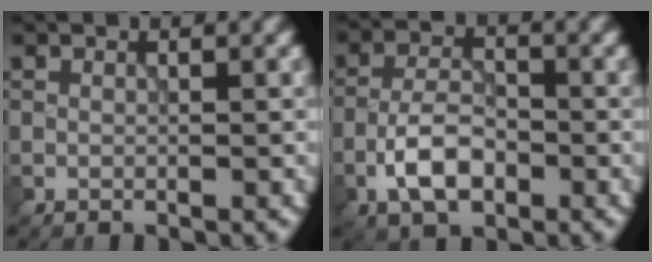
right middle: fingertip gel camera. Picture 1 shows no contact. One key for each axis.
{"total": 4.7, "fx": -2.1, "fy": 2.3, "fz": 3.5, "tx": -0.062, "ty": 0.006, "tz": -0.044}